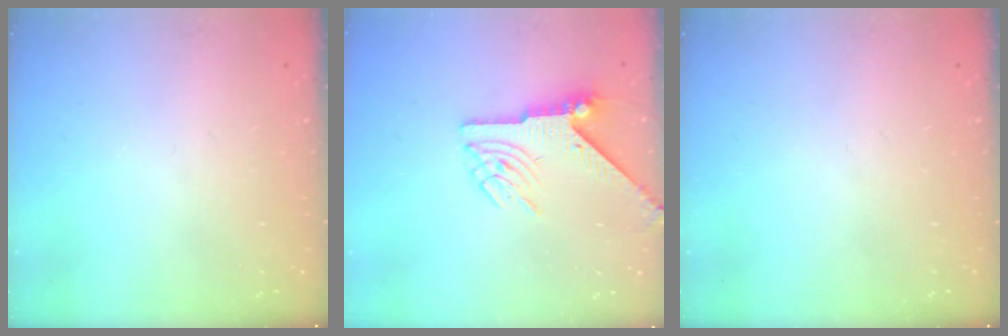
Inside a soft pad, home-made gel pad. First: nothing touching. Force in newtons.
{"total": 6.5, "press": 6.4, "slide": 1.0}
{"total": 0.0}